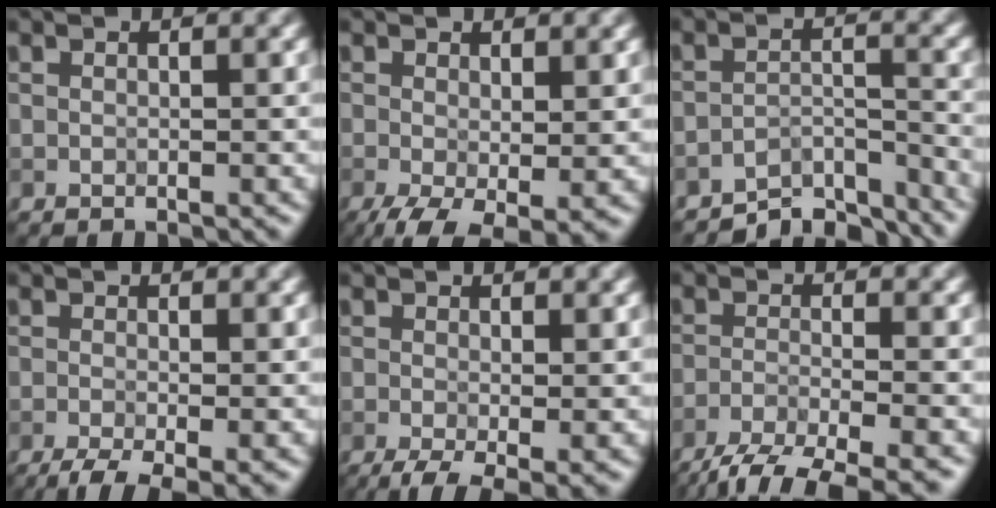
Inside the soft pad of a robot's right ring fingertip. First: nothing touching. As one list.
[{"total": 4.8, "force": [-1.5, 1.9, 4.1], "torque": [-0.083, -0.018, -0.025]}, {"total": 5.7, "force": [-5.4, 1.4, 1.4], "torque": [-0.016, -0.006, -0.085]}, {"total": 5.0, "force": [-2.6, 1.4, 4.0], "torque": [-0.065, -0.010, -0.046]}, {"total": 4.7, "force": [-1.8, 1.4, 4.2], "torque": [-0.074, -0.012, -0.029]}, {"total": 6.5, "force": [-5.1, 1.3, 3.9], "torque": [-0.062, -0.009, -0.097]}]